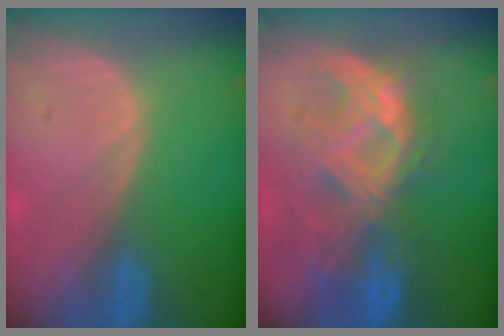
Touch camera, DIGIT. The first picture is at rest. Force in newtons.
{"total": 9.3, "press": 8.8, "slide": 2.9}